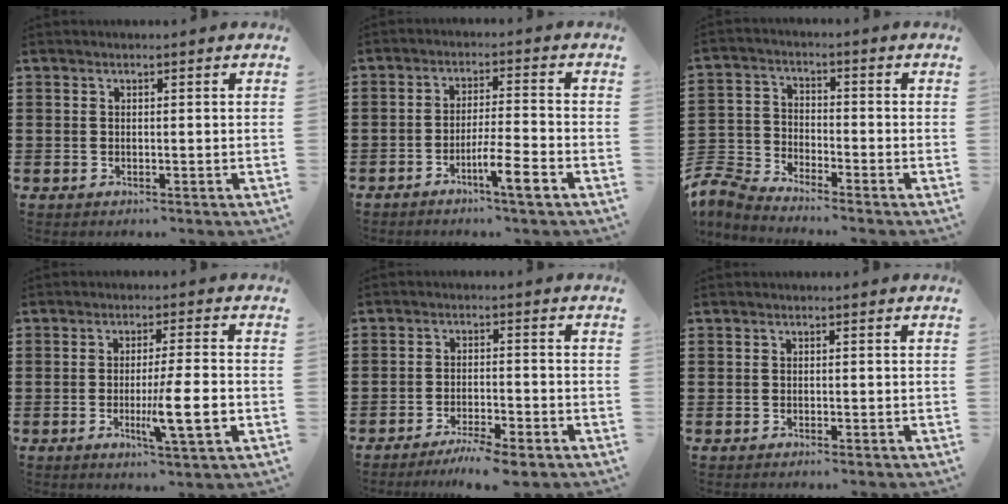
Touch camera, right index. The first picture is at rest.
{"total": 6.0, "force": [-3.7, 0.4, 4.7], "torque": [-0.083, -0.002, -0.067]}
{"total": 4.6, "force": [-4.5, 0.5, 0.7], "torque": [-0.046, -0.012, -0.101]}
{"total": 8.4, "force": [-2.1, 0.7, 8.1], "torque": [-0.136, -0.011, -0.035]}
{"total": 4.0, "force": [-3.7, -0.1, 1.6], "torque": [-0.035, -0.004, -0.074]}
{"total": 0.6, "force": [-0.6, 0.0, 0.2], "torque": [-0.006, -0.002, -0.011]}